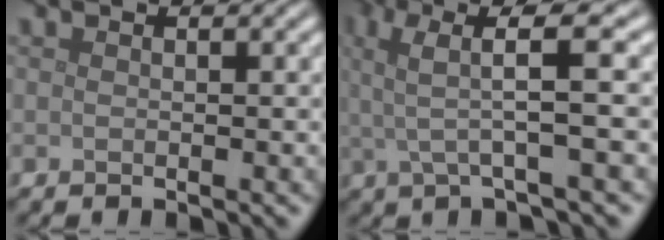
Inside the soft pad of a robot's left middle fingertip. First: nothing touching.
{"total": 5.9, "force": [1.4, 1.0, 5.7], "torque": [-0.108, 0.011, 0.021]}